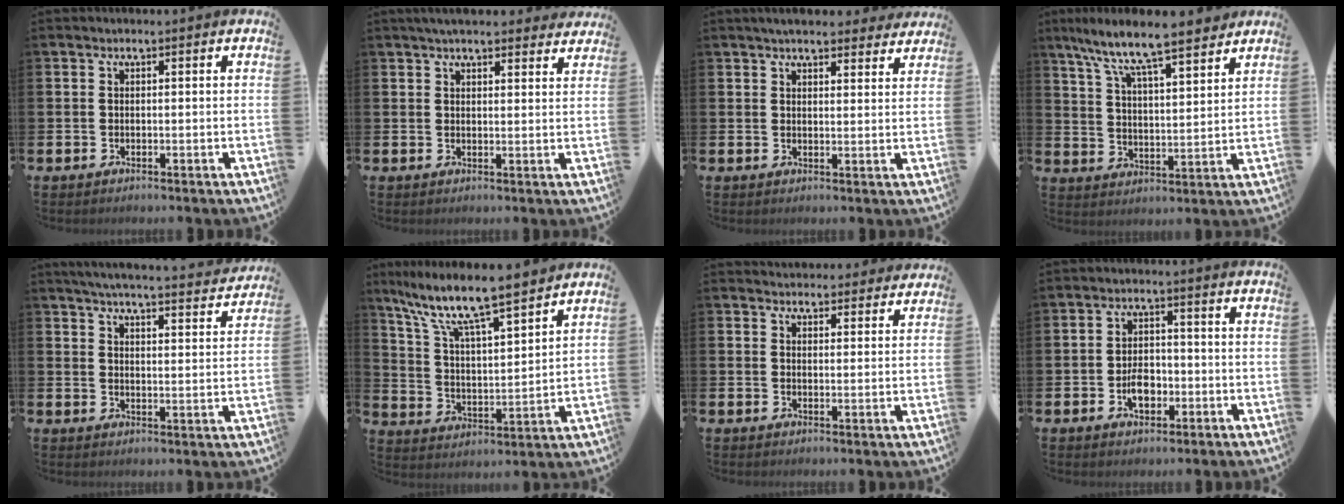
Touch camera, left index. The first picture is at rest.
{"total": 4.0, "force": [3.7, 0.7, 1.1], "torque": [-0.027, -0.010, 0.069]}
{"total": 4.5, "force": [4.2, 1.0, 1.1], "torque": [-0.022, -0.017, 0.076]}
{"total": 9.2, "force": [8.3, 1.0, 3.8], "torque": [-0.112, -0.046, 0.145]}
{"total": 5.3, "force": [5.2, 0.3, 1.3], "torque": [-0.029, -0.043, 0.086]}
{"total": 10.2, "force": [8.9, 1.2, 4.7], "torque": [-0.134, -0.053, 0.152]}
{"total": 3.7, "force": [3.6, 0.8, -0.1], "torque": [-0.006, -0.016, 0.066]}
{"total": 4.1, "force": [-1.3, 2.6, 2.9], "torque": [-0.040, 0.002, -0.028]}